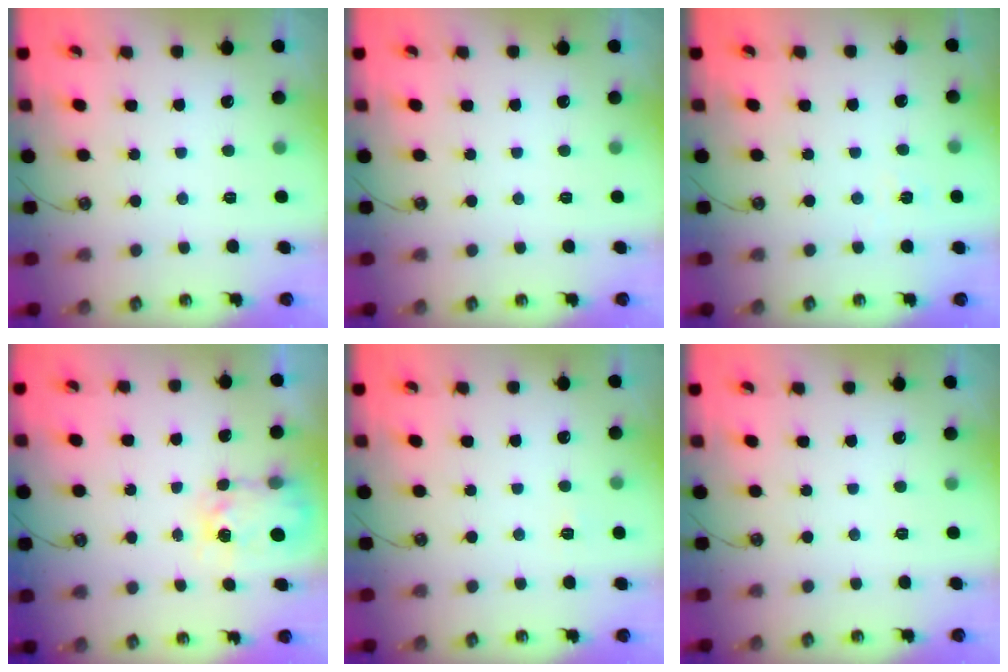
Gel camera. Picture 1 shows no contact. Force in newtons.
{"total": 0.0}
{"total": 2.6, "press": 2.6, "slide": 0.2}
{"total": 5.6, "press": 5.6, "slide": 0.4}
{"total": 3.7, "press": 3.7, "slide": 0.4}
{"total": 0.0}